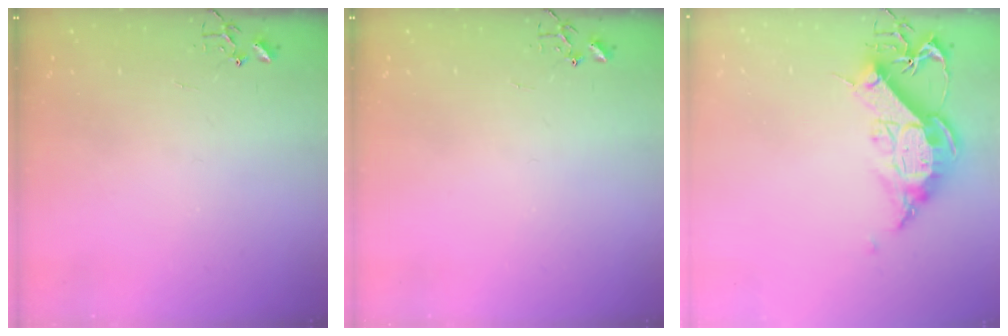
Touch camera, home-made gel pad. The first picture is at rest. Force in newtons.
{"total": 0.0}
{"total": 12.9, "press": 12.8, "slide": 1.3}